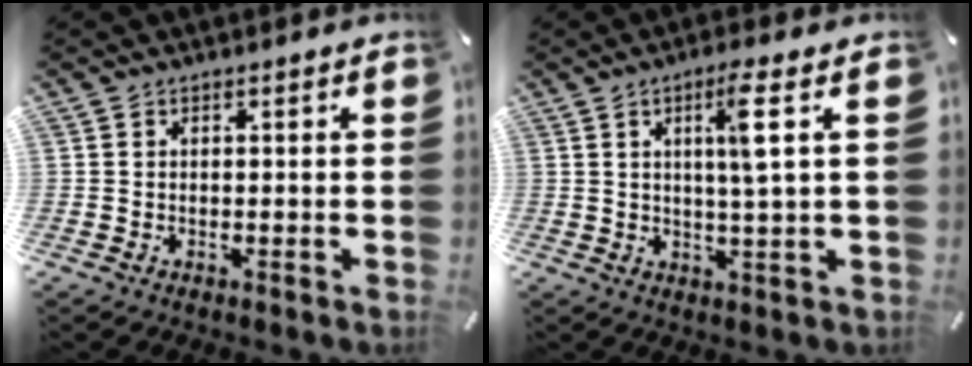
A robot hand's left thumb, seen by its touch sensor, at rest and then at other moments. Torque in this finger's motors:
{"motor_torque": [0.23, -0.12, 0.24, 0.21, 0.07]}